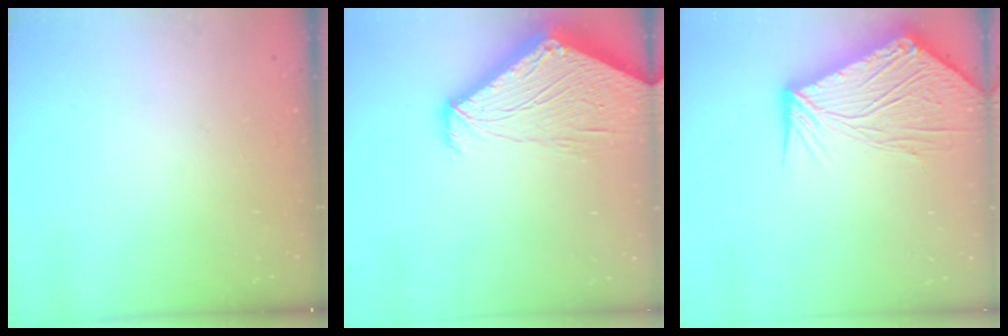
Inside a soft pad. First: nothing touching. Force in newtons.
{"total": 6.7, "press": 6.7, "slide": 0.5}
{"total": 15.8, "press": 15.7, "slide": 2.1}